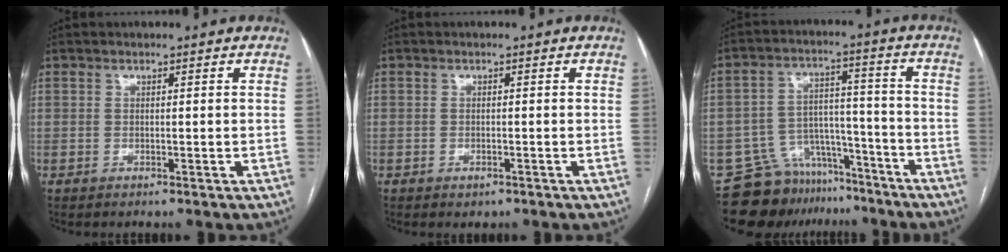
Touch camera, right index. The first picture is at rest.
{"total": 0.9, "force": [-0.5, 0.6, 0.5], "torque": [-0.009, 0.000, 0.001]}
{"total": 11.5, "force": [-9.5, 6.4, 1.4], "torque": [-0.015, 0.053, -0.147]}